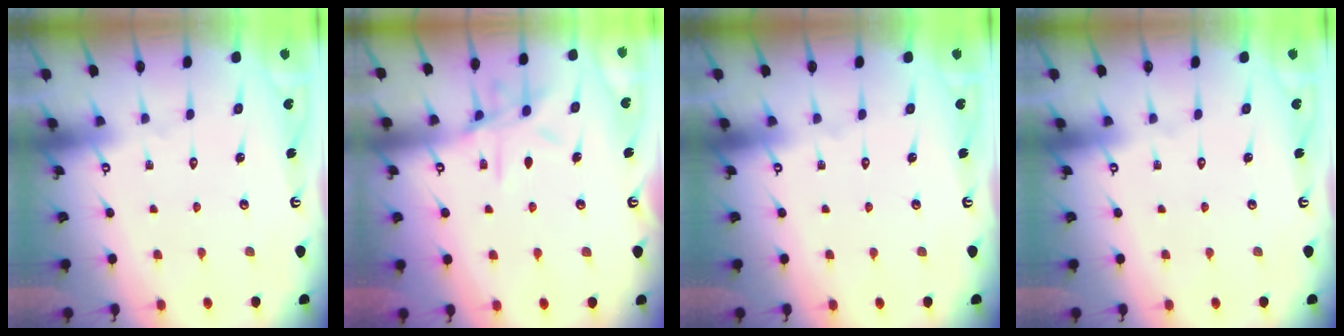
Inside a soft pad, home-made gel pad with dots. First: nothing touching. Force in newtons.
{"total": 10.5, "press": 10.4, "slide": 0.9}
{"total": 0.0}
{"total": 0.0}